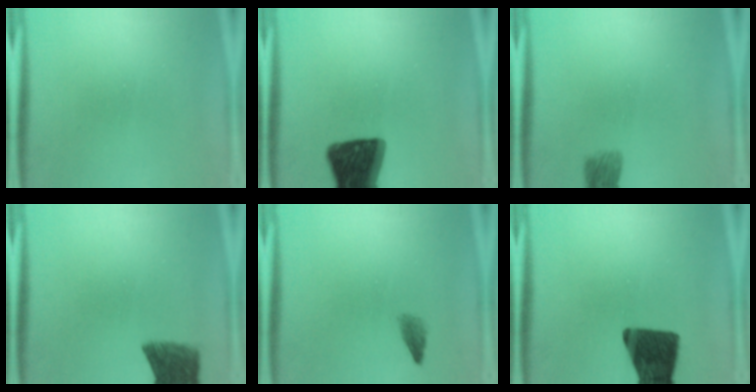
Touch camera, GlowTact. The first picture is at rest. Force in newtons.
{"total": 14.4}
{"total": 4.5}
{"total": 7.8}
{"total": 1.5}
{"total": 13.5}